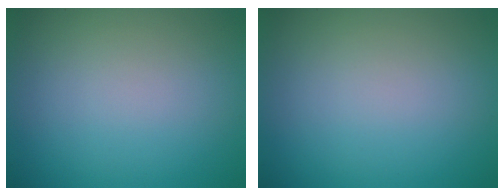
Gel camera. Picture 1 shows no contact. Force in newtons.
{"total": 0.0}